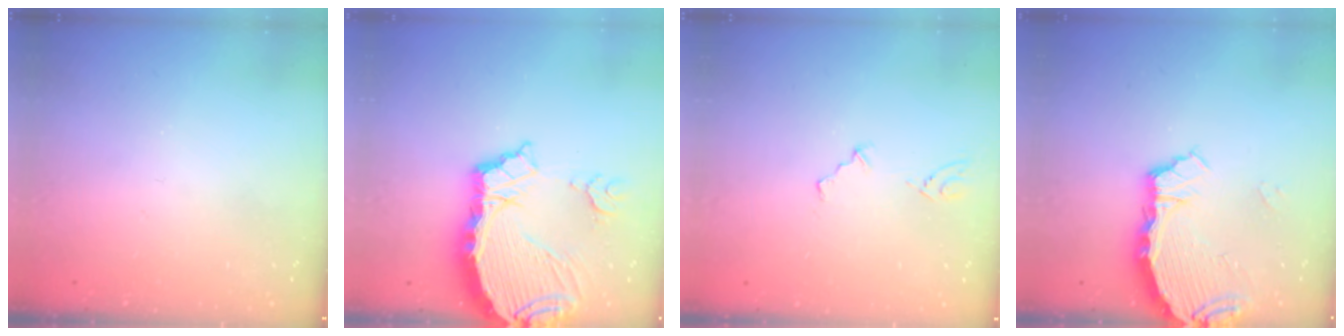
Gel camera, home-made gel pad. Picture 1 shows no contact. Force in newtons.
{"total": 11.6, "press": 11.5, "slide": 1.5}
{"total": 2.5, "press": 2.2, "slide": 1.2}
{"total": 3.5, "press": 3.5, "slide": 0.5}